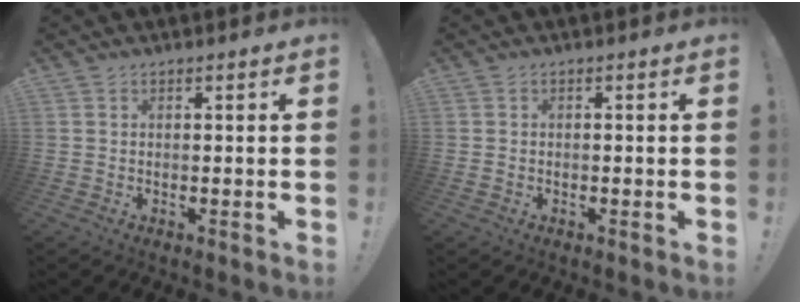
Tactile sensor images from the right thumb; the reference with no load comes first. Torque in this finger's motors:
{"motor_torque": [-0.03, -0.17, -0.02, -0.03, -0.10]}